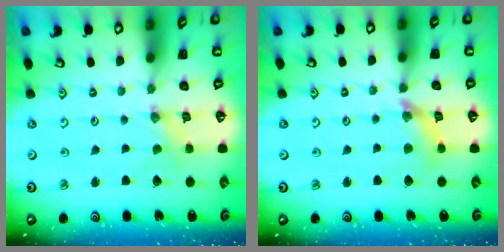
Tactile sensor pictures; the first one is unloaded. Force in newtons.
{"total": 8.4, "press": 8.4, "slide": 0.9}